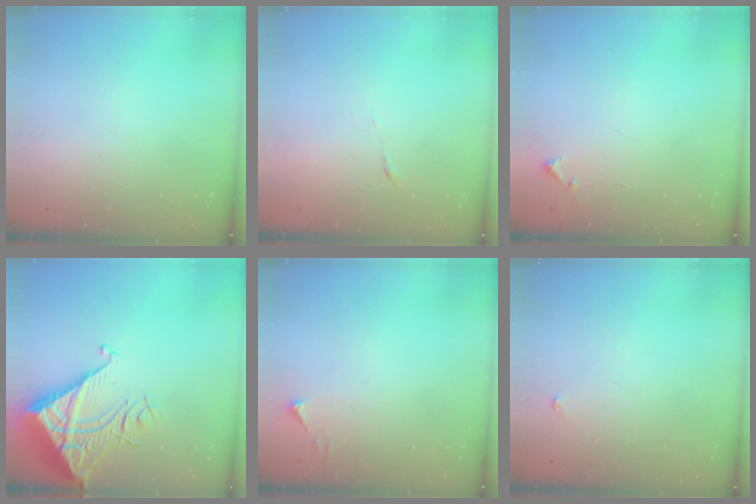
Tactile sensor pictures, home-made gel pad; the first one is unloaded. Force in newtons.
{"total": 3.9, "press": 3.8, "slide": 0.9}
{"total": 5.8, "press": 5.8, "slide": 0.4}
{"total": 9.4, "press": 9.3, "slide": 1.0}
{"total": 2.7, "press": 2.7, "slide": 0.3}
{"total": 3.0, "press": 3.0, "slide": 0.5}